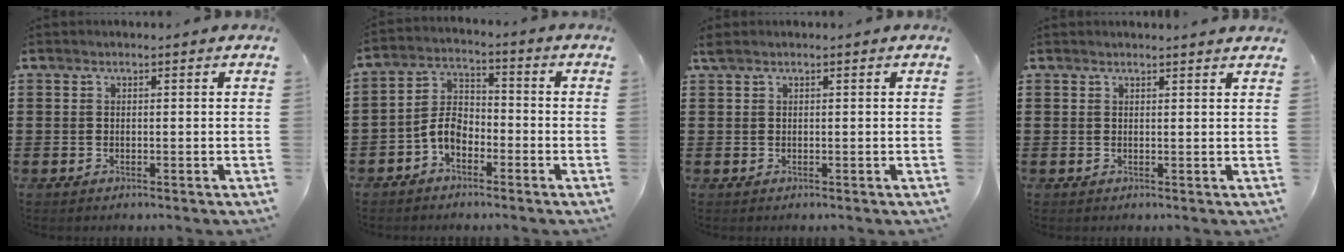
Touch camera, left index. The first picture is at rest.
{"total": 5.3, "force": [-3.0, 3.1, 3.2], "torque": [-0.087, 0.004, -0.066]}
{"total": 0.5, "force": [0.3, 0.1, 0.4], "torque": [-0.010, 0.000, 0.006]}
{"total": 1.2, "force": [1.2, -0.1, 0.3], "torque": [-0.007, -0.001, 0.023]}